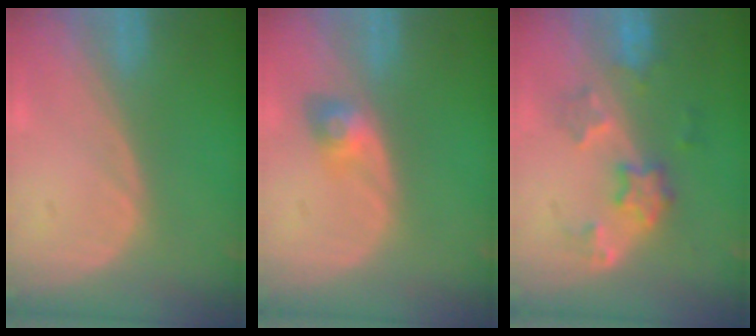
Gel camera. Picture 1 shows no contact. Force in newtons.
{"total": 3.1, "press": 2.8, "slide": 1.4}
{"total": 5.9, "press": 5.7, "slide": 1.8}